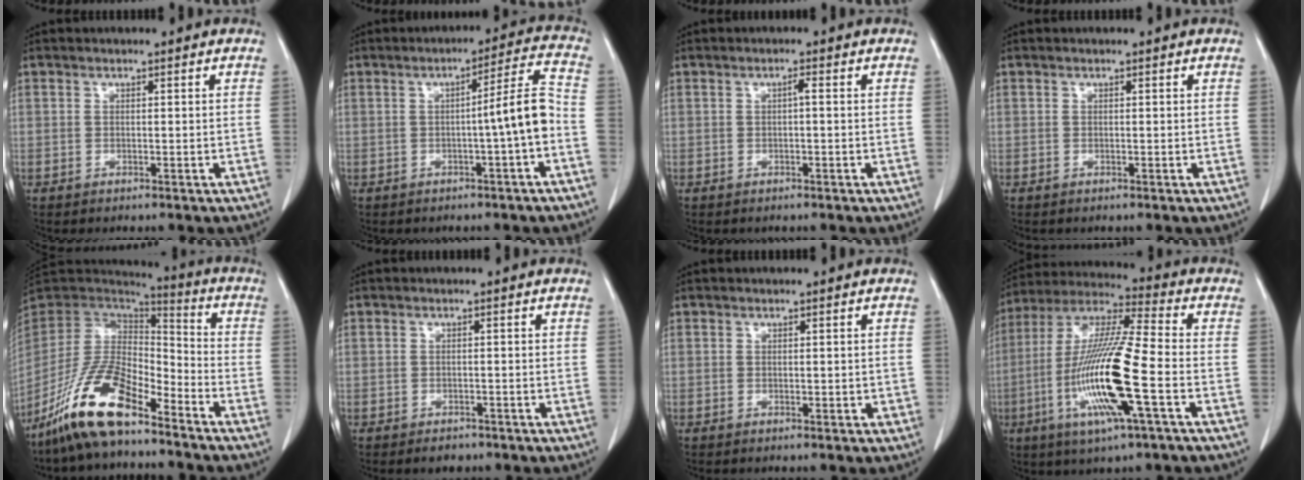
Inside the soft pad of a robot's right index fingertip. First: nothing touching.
{"total": 6.8, "force": [-1.7, -0.9, 6.5], "torque": [-0.090, 0.013, -0.025]}
{"total": 0.9, "force": [0.0, 0.1, 0.9], "torque": [-0.014, 0.001, 0.000]}
{"total": 0.0}
{"total": 14.8, "force": [-10.2, 4.2, 9.8], "torque": [-0.197, 0.004, -0.193]}
{"total": 1.8, "force": [-1.3, 1.1, 0.6], "torque": [-0.010, 0.000, -0.013]}
{"total": 0.8, "force": [-0.1, 0.6, 0.6], "torque": [-0.005, 0.000, 0.002]}
{"total": 17.5, "force": [-4.9, 0.9, 16.8], "torque": [-0.345, -0.016, -0.096]}